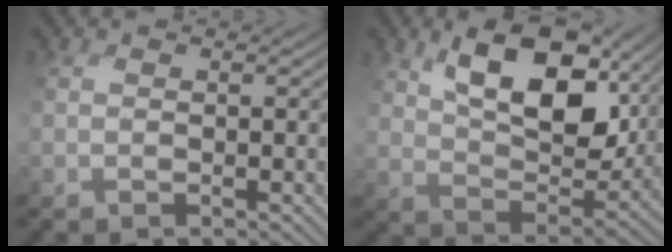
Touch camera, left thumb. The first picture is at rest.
{"total": 12.2, "force": [5.3, 6.7, 8.7], "torque": [-0.156, -0.006, 0.089]}